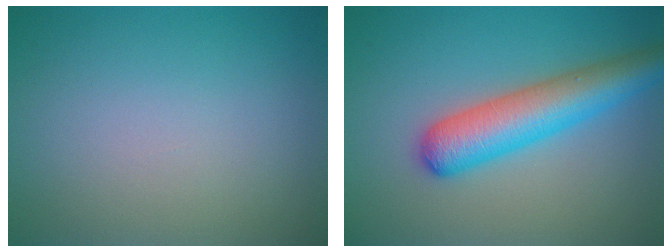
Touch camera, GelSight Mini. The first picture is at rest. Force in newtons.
{"total": 6.2, "press": 6.2, "slide": 0.2}